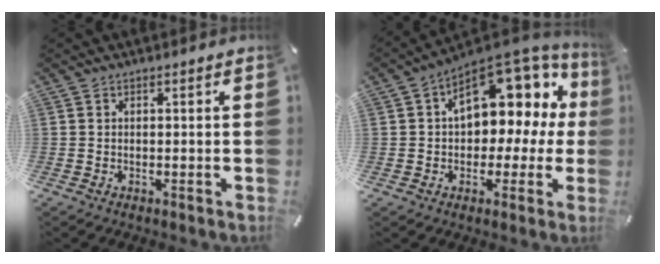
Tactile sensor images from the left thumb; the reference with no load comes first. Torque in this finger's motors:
{"motor_torque": [2.22, 2.23, 0.55, 0.06, 0.49]}